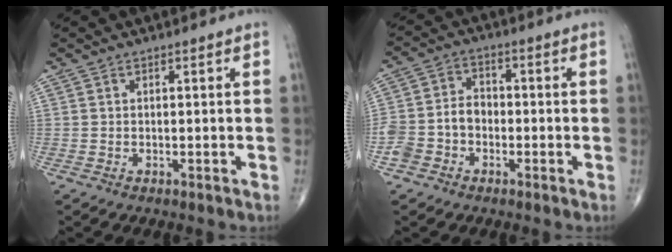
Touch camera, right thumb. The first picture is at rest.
{"total": 7.7, "force": [-2.4, 6.1, 4.1], "torque": [-0.072, 0.033, -0.050]}